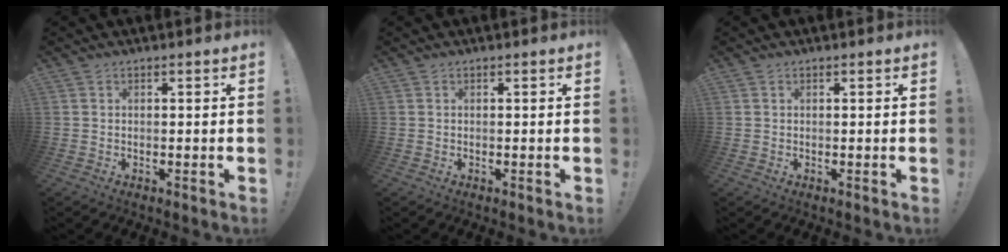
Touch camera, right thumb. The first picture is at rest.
{"total": 0.0}
{"total": 0.0}